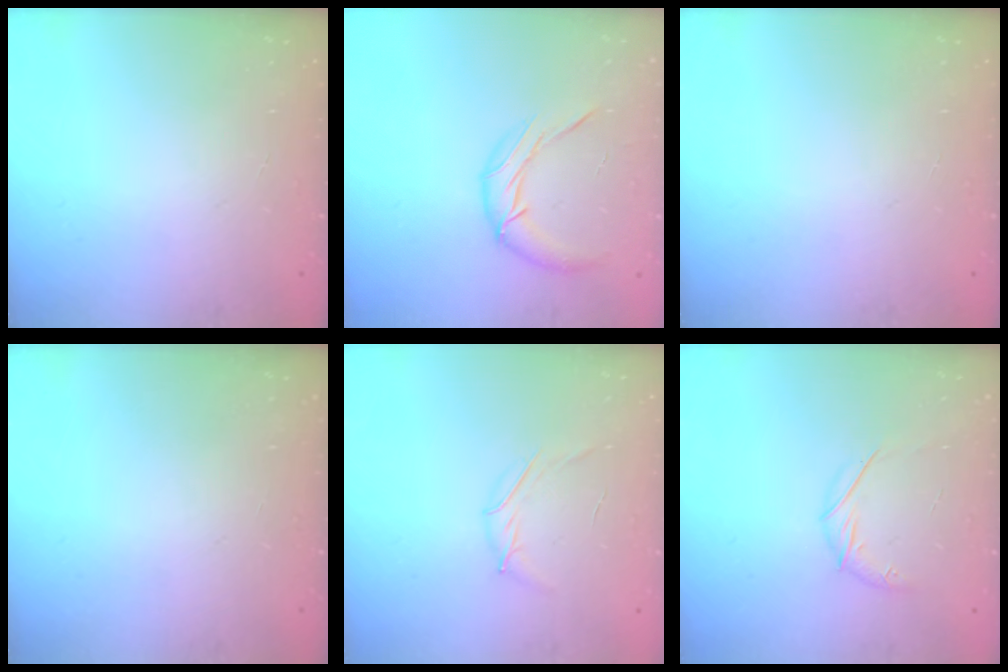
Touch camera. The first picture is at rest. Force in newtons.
{"total": 11.3, "press": 11.2, "slide": 1.5}
{"total": 0.0}
{"total": 0.0}
{"total": 2.8, "press": 2.7, "slide": 0.7}
{"total": 7.3, "press": 7.2, "slide": 1.4}